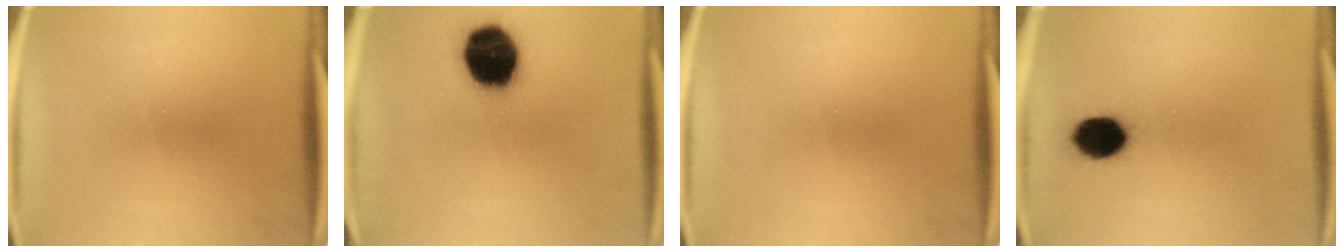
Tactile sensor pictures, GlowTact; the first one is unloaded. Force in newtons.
{"total": 18.8}
{"total": 0.0}
{"total": 8.1}